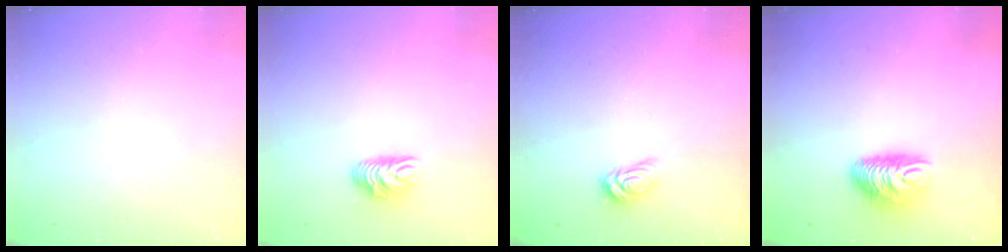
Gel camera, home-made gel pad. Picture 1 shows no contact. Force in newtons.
{"total": 7.5, "press": 7.5, "slide": 0.5}
{"total": 3.9, "press": 3.8, "slide": 0.5}
{"total": 9.6, "press": 9.6, "slide": 1.0}